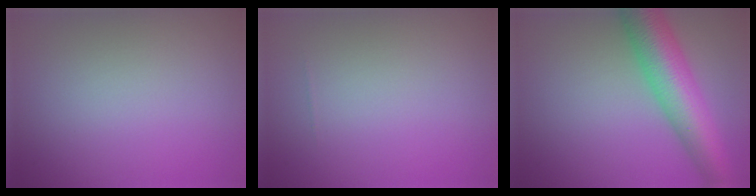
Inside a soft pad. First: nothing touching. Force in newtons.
{"total": 0.0}
{"total": 9.0, "press": 9.0, "slide": 0.2}